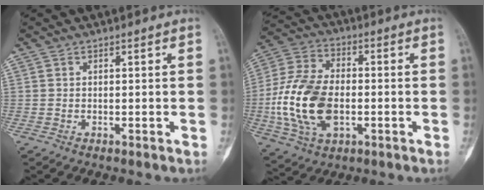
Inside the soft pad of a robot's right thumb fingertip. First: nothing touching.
{"total": 17.3, "force": [-2.4, 10.9, 13.1], "torque": [-0.263, 0.012, -0.040]}